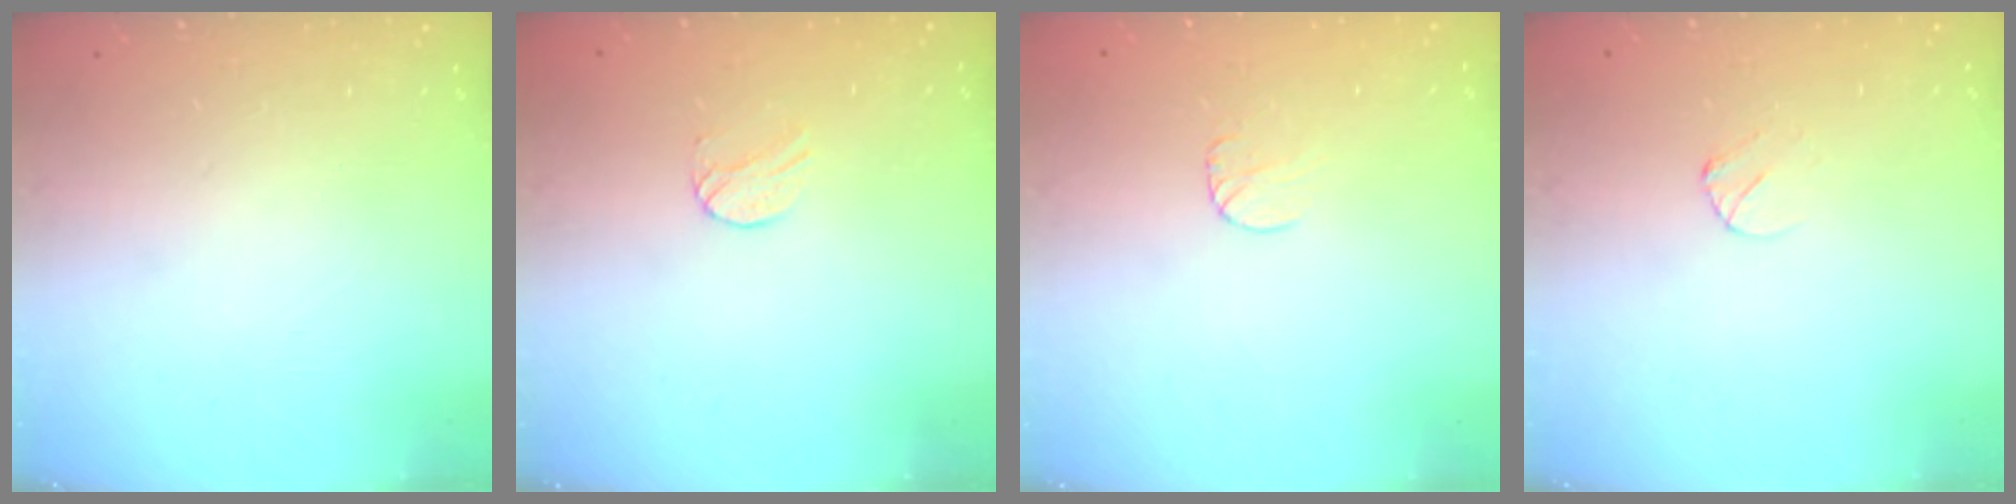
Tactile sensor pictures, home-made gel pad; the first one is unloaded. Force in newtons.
{"total": 6.7, "press": 6.7, "slide": 0.4}
{"total": 5.7, "press": 5.7, "slide": 0.5}
{"total": 3.0, "press": 3.0, "slide": 0.3}